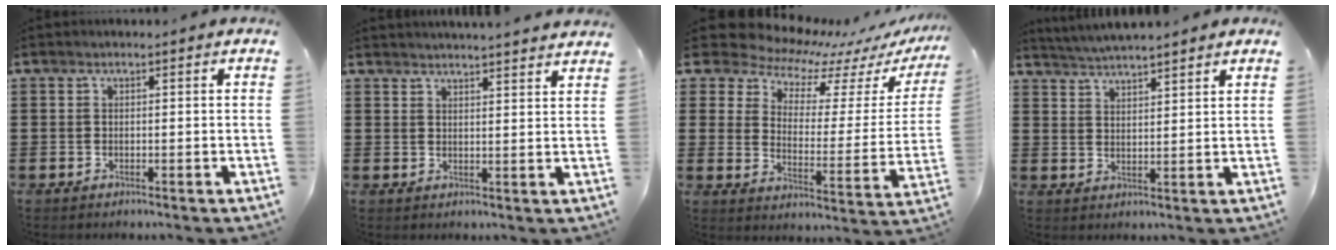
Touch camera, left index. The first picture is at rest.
{"total": 2.6, "force": [2.5, -0.4, 0.0], "torque": [-0.008, -0.011, 0.048]}
{"total": 8.7, "force": [8.3, 2.5, 1.0], "torque": [-0.049, -0.073, 0.141]}
{"total": 3.3, "force": [3.3, -0.4, 0.3], "torque": [-0.017, -0.013, 0.059]}